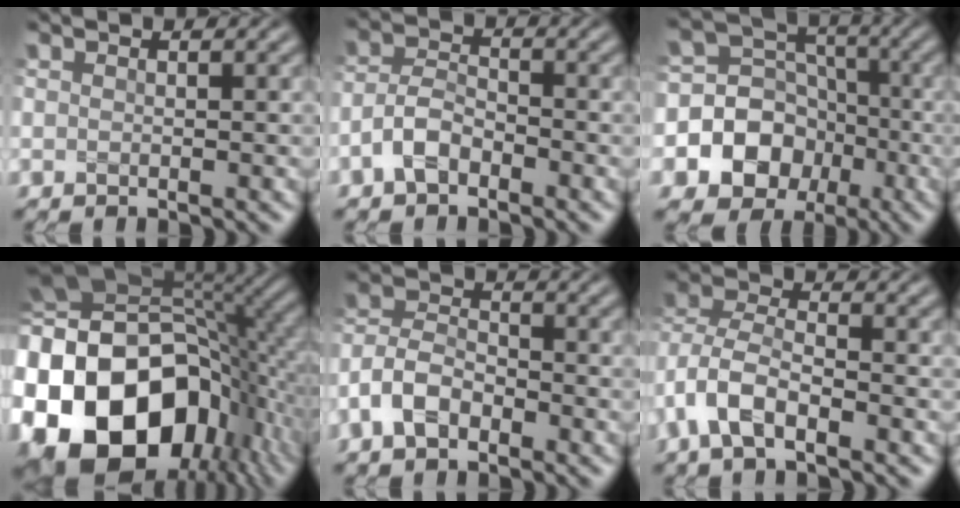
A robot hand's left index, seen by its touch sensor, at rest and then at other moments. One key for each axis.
{"total": 3.0, "fx": -1.8, "fy": 1.6, "fz": 1.8, "tx": -0.036, "ty": 0.009, "tz": -0.044}
{"total": 11.0, "fx": -3.6, "fy": 9.9, "fz": 3.3, "tx": -0.067, "ty": 0.007, "tz": -0.084}
{"total": 22.7, "fx": -7.3, "fy": 15.9, "fz": 14.5, "tx": -0.289, "ty": -0.031, "tz": -0.118}
{"total": 4.3, "fx": -2.3, "fy": 2.5, "fz": 2.6, "tx": -0.052, "ty": 0.007, "tz": -0.057}
{"total": 5.6, "fx": -2.4, "fy": 3.0, "fz": 4.1, "tx": -0.087, "ty": 0.004, "tz": -0.061}